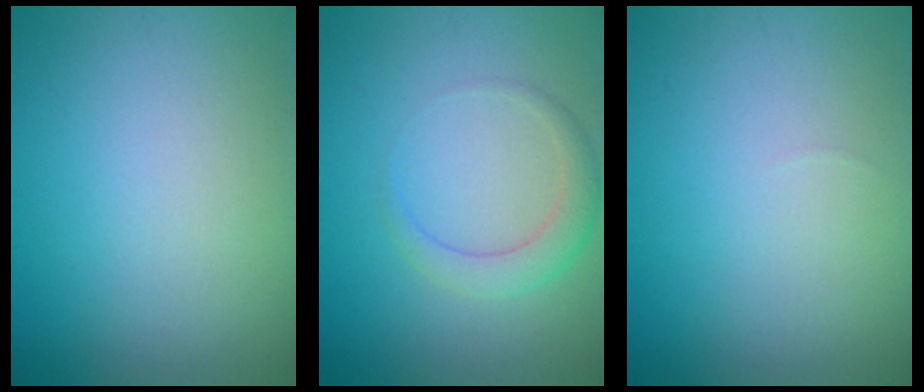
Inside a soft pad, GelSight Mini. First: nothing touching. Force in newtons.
{"total": 2.3, "press": 2.3, "slide": 0.1}
{"total": 0.0}